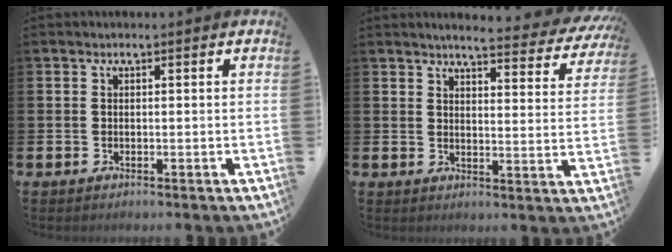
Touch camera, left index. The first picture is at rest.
{"total": 4.1, "force": [3.9, 0.4, 1.4], "torque": [-0.035, -0.031, 0.060]}